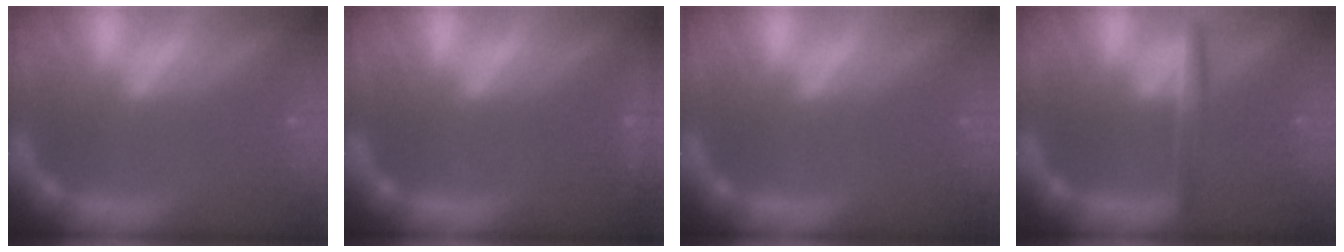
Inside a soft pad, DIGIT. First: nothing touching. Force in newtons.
{"total": 1.9}
{"total": 0.0}
{"total": 3.0}